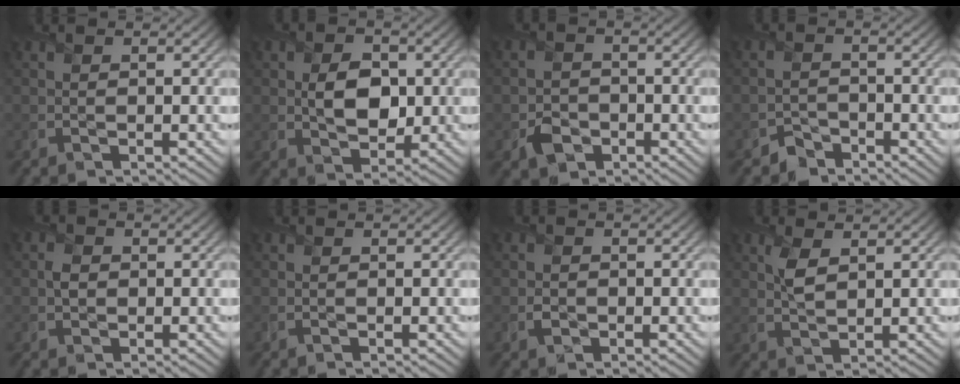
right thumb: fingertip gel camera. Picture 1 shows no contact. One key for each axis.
{"total": 5.5, "fx": 0.4, "fy": 3.9, "fz": 3.8, "tx": -0.069, "ty": -0.007, "tz": 0.004}
{"total": 3.2, "fx": -1.7, "fy": 2.7, "fz": 0.7, "tx": -0.011, "ty": -0.004, "tz": -0.037}
{"total": 2.2, "fx": -1.9, "fy": 1.1, "fz": -0.2, "tx": 0.013, "ty": 0.008, "tz": -0.042}
{"total": 1.2, "fx": 0.2, "fy": 1.2, "fz": 0.2, "tx": -0.005, "ty": 0.000, "tz": -0.003}
{"total": 0.0}
{"total": 1.0, "fx": -0.3, "fy": 1.0, "fz": 0.0, "tx": 0.004, "ty": -0.002, "tz": -0.009}
{"total": 2.6, "fx": 1.3, "fy": 1.2, "fz": 2.0, "tx": -0.050, "ty": -0.001, "tz": 0.028}